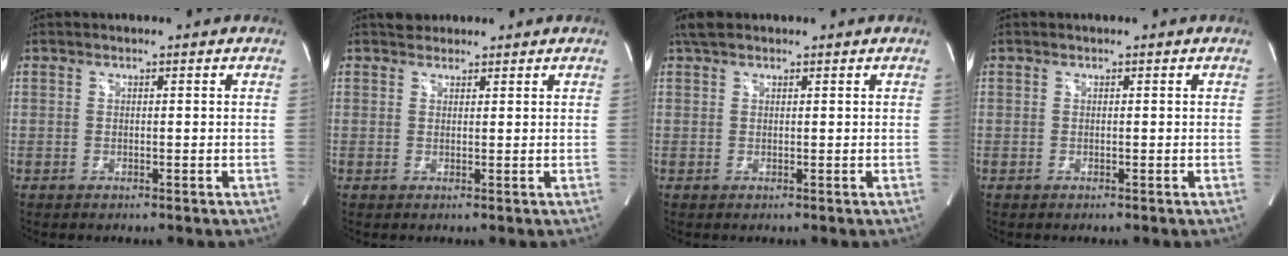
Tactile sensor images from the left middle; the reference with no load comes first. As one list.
[{"total": 2.0, "force": [1.8, 1.0, 0.1], "torque": [-0.006, 0.013, 0.027]}, {"total": 2.4, "force": [1.9, 0.9, 1.1], "torque": [-0.026, 0.019, 0.035]}, {"total": 0.0}]